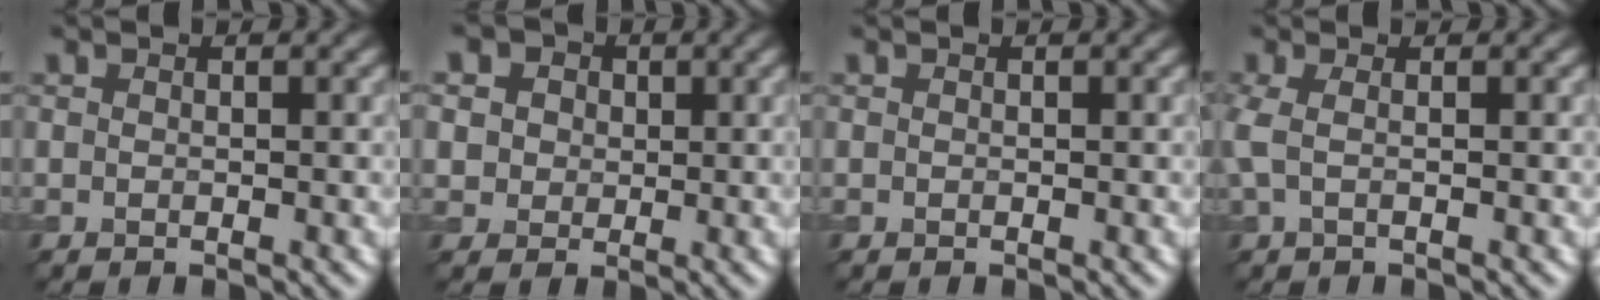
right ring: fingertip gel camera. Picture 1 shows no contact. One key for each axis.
{"total": 8.4, "fx": 3.9, "fy": 6.4, "fz": 3.8, "tx": -0.067, "ty": 0.029, "tz": 0.035}
{"total": 0.0}
{"total": 1.8, "fx": 0.1, "fy": 0.6, "fz": 1.7, "tx": -0.043, "ty": 0.003, "tz": -0.002}